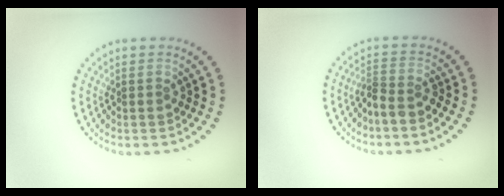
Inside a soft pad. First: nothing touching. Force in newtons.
{"total": 2.0, "press": 1.4, "slide": 1.4}